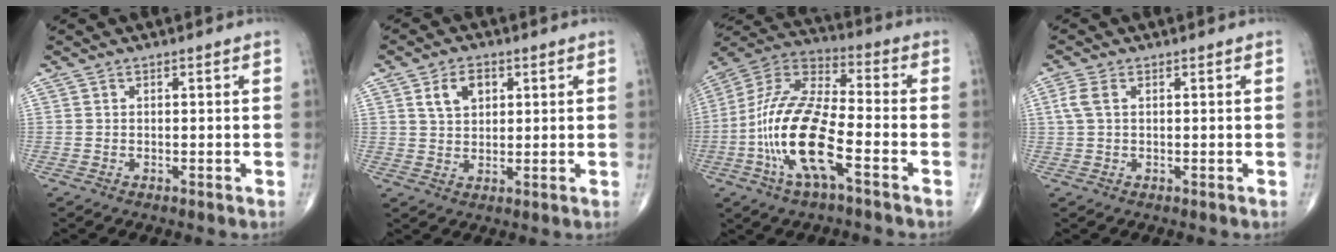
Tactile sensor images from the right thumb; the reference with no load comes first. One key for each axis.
{"total": 5.6, "fx": 2.2, "fy": 3.7, "fz": 3.5, "tx": -0.046, "ty": -0.005, "tz": 0.039}
{"total": 18.4, "fx": -5.9, "fy": 6.2, "fz": 16.2, "tx": -0.338, "ty": 0.032, "tz": -0.114}
{"total": 2.9, "fx": 0.7, "fy": 1.7, "fz": 2.3, "tx": -0.070, "ty": 0.013, "tz": 0.014}